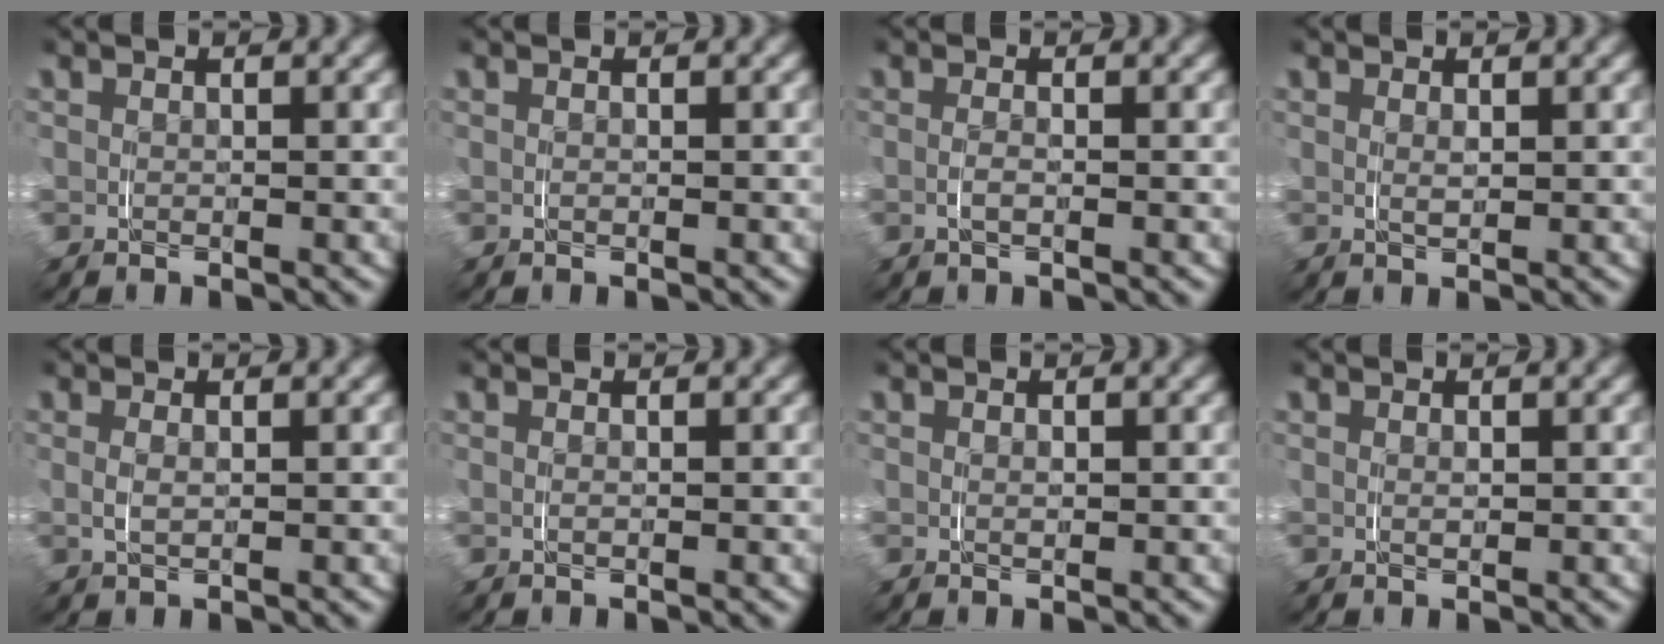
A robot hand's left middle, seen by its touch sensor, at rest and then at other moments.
{"total": 0.0}
{"total": 1.4, "force": [0.1, -1.3, -0.4], "torque": [0.016, 0.003, 0.002]}
{"total": 1.8, "force": [0.9, -1.4, -0.6], "torque": [0.021, 0.005, 0.017]}
{"total": 2.2, "force": [0.8, -2.0, -0.6], "torque": [0.026, 0.006, 0.017]}
{"total": 0.6, "force": [0.1, -0.6, -0.2], "torque": [0.007, 0.001, 0.001]}
{"total": 0.0}
{"total": 0.6, "force": [0.4, -0.5, -0.2], "torque": [0.010, 0.001, 0.008]}